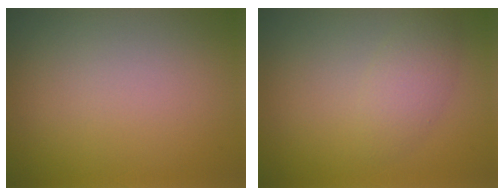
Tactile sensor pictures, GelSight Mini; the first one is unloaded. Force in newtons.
{"total": 2.3, "press": 2.3, "slide": 0.1}